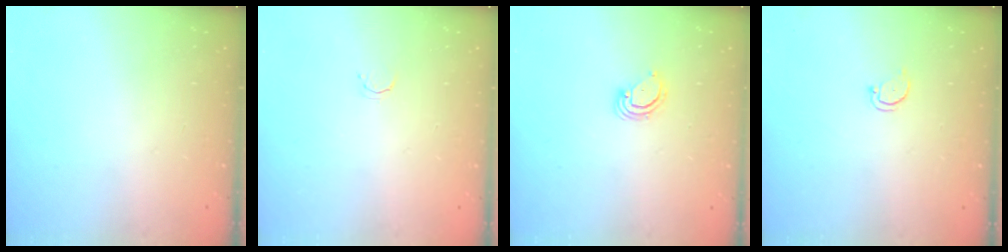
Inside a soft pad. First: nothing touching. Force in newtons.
{"total": 2.1, "press": 2.1, "slide": 0.4}
{"total": 2.9, "press": 2.9, "slide": 0.2}
{"total": 2.2, "press": 2.2, "slide": 0.2}